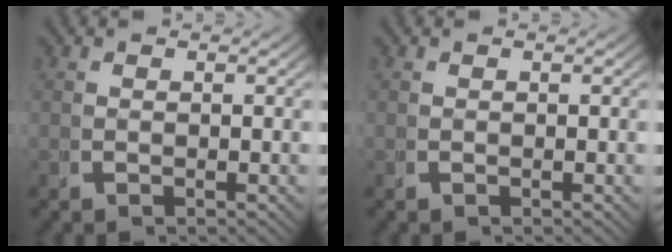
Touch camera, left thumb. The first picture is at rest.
{"total": 0.0}